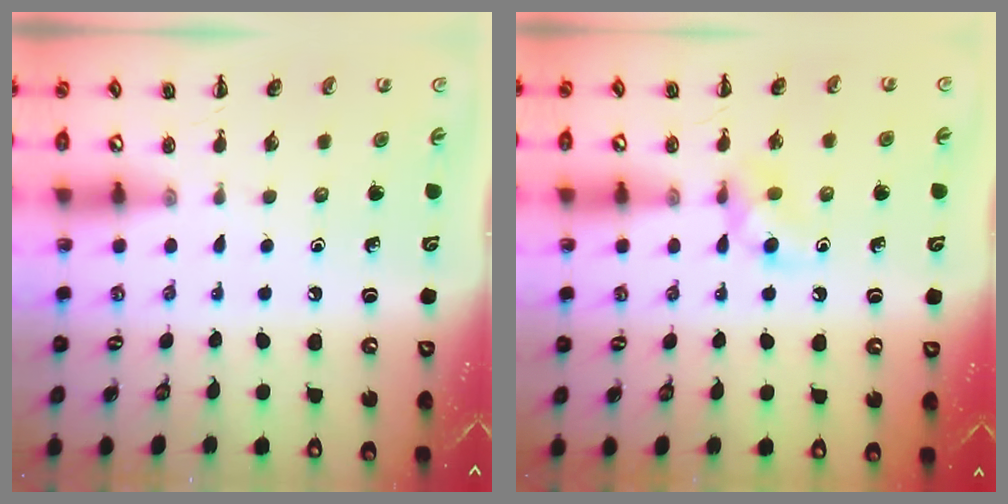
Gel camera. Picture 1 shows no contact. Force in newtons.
{"total": 5.5, "press": 5.2, "slide": 1.8}